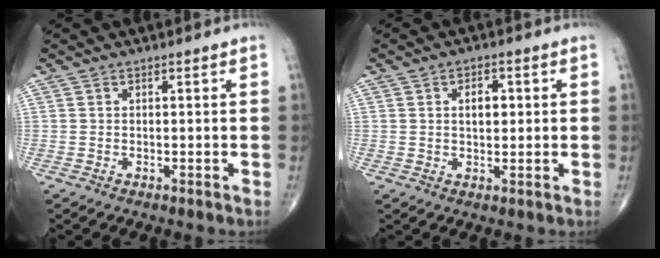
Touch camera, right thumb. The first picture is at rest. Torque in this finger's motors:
{"motor_torque": [0.04, 1.15, 0.15, -0.21, -0.01]}